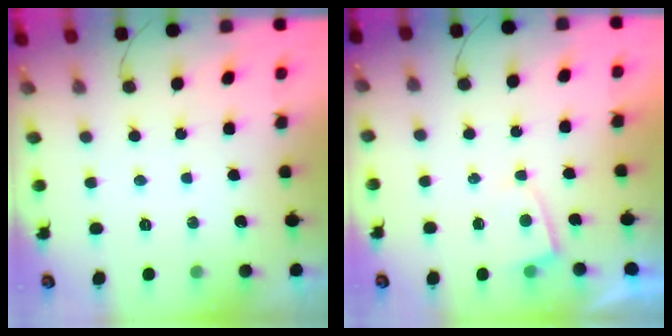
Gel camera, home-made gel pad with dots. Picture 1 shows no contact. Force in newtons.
{"total": 2.0, "press": 2.0, "slide": 0.3}